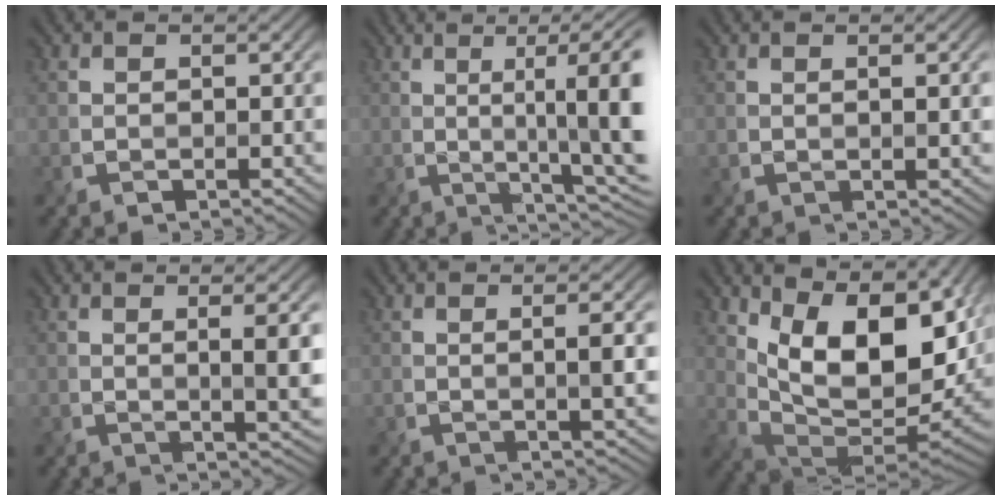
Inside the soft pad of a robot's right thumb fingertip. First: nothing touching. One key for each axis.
{"total": 12.3, "fx": 1.3, "fy": 2.3, "fz": 12.0, "tx": -0.153, "ty": 0.017, "tz": 0.028}
{"total": 1.6, "fx": 0.3, "fy": 0.1, "fz": 1.5, "tx": -0.027, "ty": 0.006, "tz": 0.004}
{"total": 5.8, "fx": 1.0, "fy": 1.0, "fz": 5.7, "tx": -0.085, "ty": 0.006, "tz": 0.021}
{"total": 3.2, "fx": 0.2, "fy": 0.1, "fz": 3.2, "tx": -0.055, "ty": 0.009, "tz": 0.002}
{"total": 15.2, "fx": 6.5, "fy": 6.9, "fz": 11.8, "tx": -0.226, "ty": -0.003, "tz": 0.126}